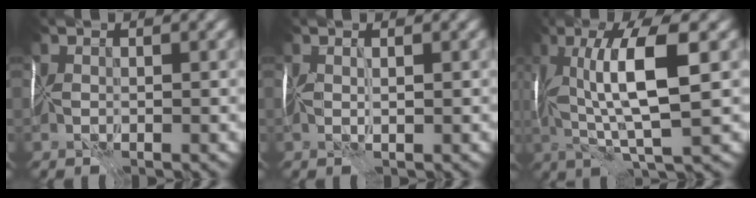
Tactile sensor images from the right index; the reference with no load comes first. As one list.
[{"total": 1.2, "force": [-0.1, -1.1, -0.4], "torque": [0.020, -0.006, 0.000]}, {"total": 7.1, "force": [0.9, 0.4, 7.0], "torque": [-0.105, -0.003, 0.018]}]